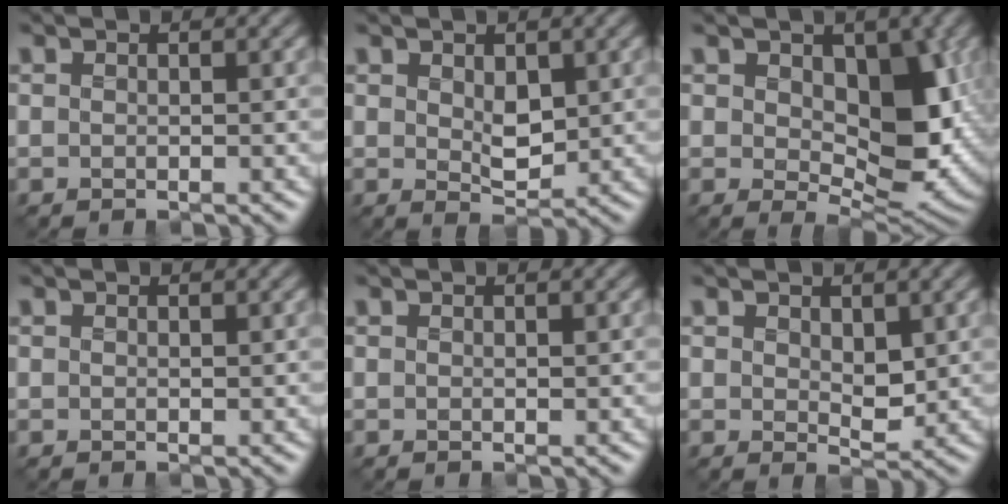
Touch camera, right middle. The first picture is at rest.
{"total": 2.6, "force": [0.5, 1.6, 2.0], "torque": [-0.039, -0.008, 0.010]}
{"total": 7.9, "force": [1.3, 4.6, 6.3], "torque": [-0.100, -0.018, 0.019]}
{"total": 0.0}
{"total": 0.0}
{"total": 2.3, "force": [0.7, 1.3, 1.8], "torque": [-0.033, -0.007, 0.011]}